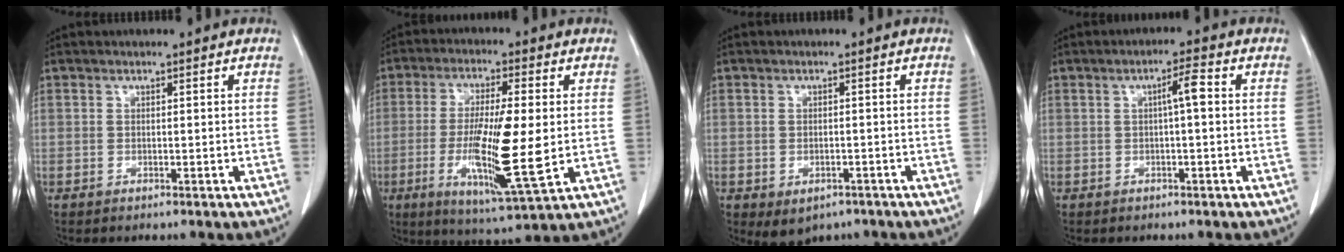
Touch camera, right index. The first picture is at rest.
{"total": 14.1, "force": [-1.7, 1.3, 13.9], "torque": [-0.258, -0.022, -0.028]}
{"total": 4.2, "force": [-2.5, 2.8, 1.8], "torque": [-0.023, -0.001, -0.023]}
{"total": 3.2, "force": [0.4, 0.2, 3.1], "torque": [-0.051, 0.006, 0.005]}